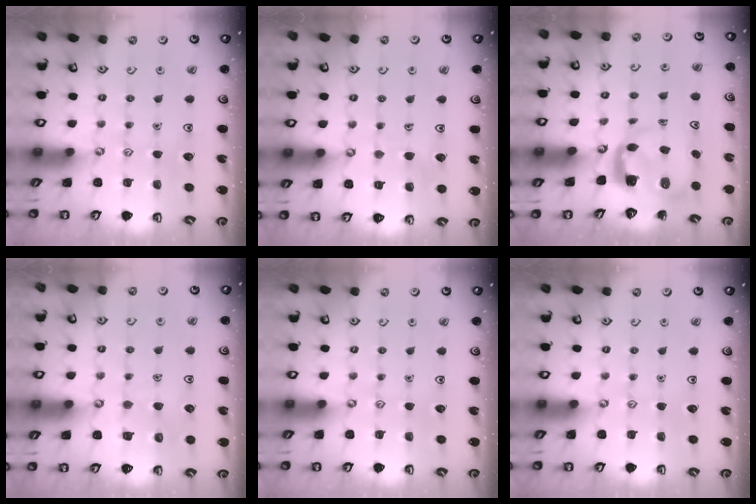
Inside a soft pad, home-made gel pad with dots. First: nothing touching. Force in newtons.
{"total": 5.1, "press": 5.0, "slide": 0.5}
{"total": 4.0, "press": 4.0, "slide": 0.4}
{"total": 5.6, "press": 5.6, "slide": 0.3}
{"total": 0.0}
{"total": 0.0}